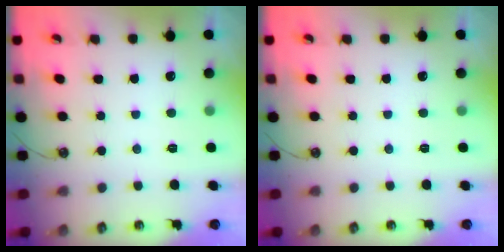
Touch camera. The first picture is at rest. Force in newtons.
{"total": 0.0}